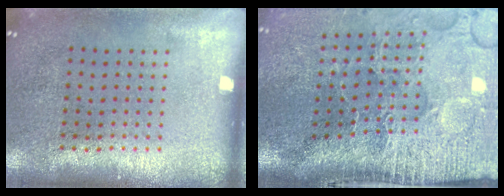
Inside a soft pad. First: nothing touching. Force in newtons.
{"total": 5.0, "press": 4.0, "slide": 2.9}